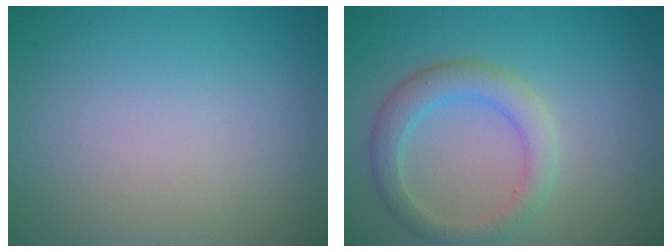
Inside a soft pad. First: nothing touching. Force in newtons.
{"total": 3.4, "press": 3.4, "slide": 0.3}